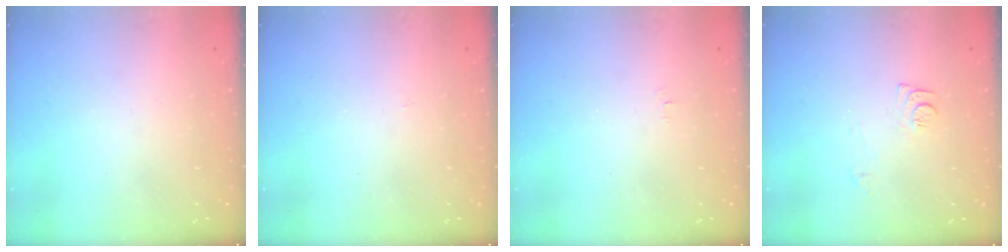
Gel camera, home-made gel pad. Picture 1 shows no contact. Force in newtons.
{"total": 2.8, "press": 2.8, "slide": 0.4}
{"total": 2.5, "press": 2.5, "slide": 0.3}
{"total": 7.7, "press": 7.7, "slide": 0.8}